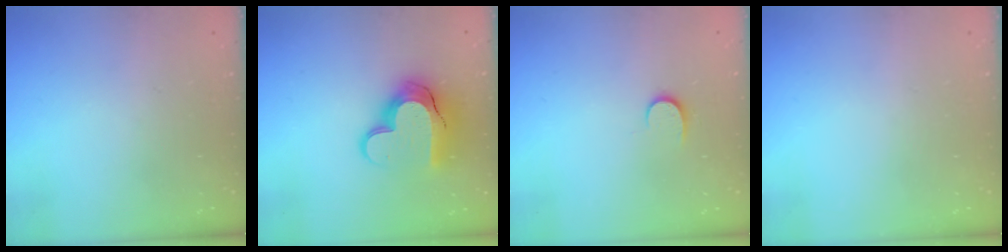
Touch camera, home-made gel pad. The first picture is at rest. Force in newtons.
{"total": 16.0, "press": 16.0, "slide": 1.0}
{"total": 6.5, "press": 6.5, "slide": 0.7}
{"total": 0.0}